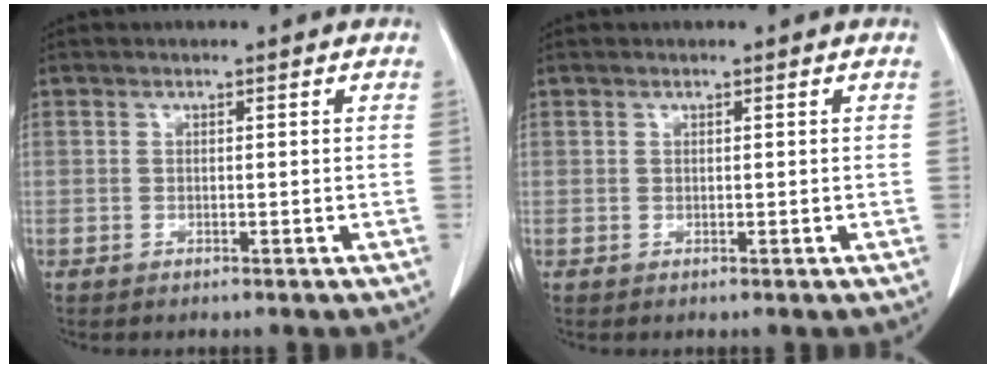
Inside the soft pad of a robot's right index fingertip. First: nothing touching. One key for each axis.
{"total": 0.0}